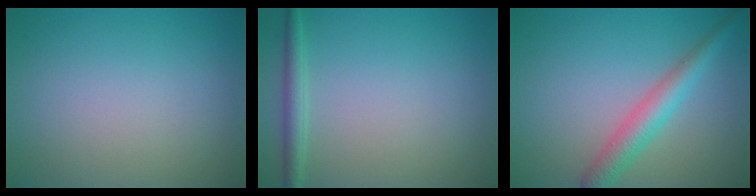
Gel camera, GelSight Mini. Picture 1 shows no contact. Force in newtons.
{"total": 1.9, "press": 1.9, "slide": 0.1}
{"total": 3.5, "press": 3.5, "slide": 0.1}